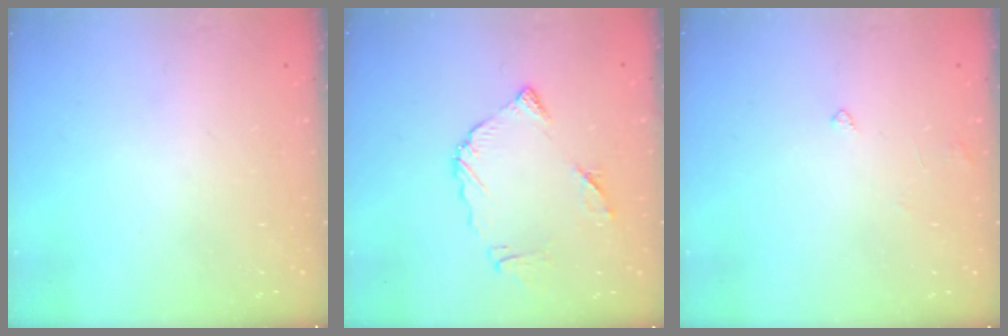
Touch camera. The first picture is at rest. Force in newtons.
{"total": 11.9, "press": 11.8, "slide": 1.3}
{"total": 3.0, "press": 3.0, "slide": 0.2}